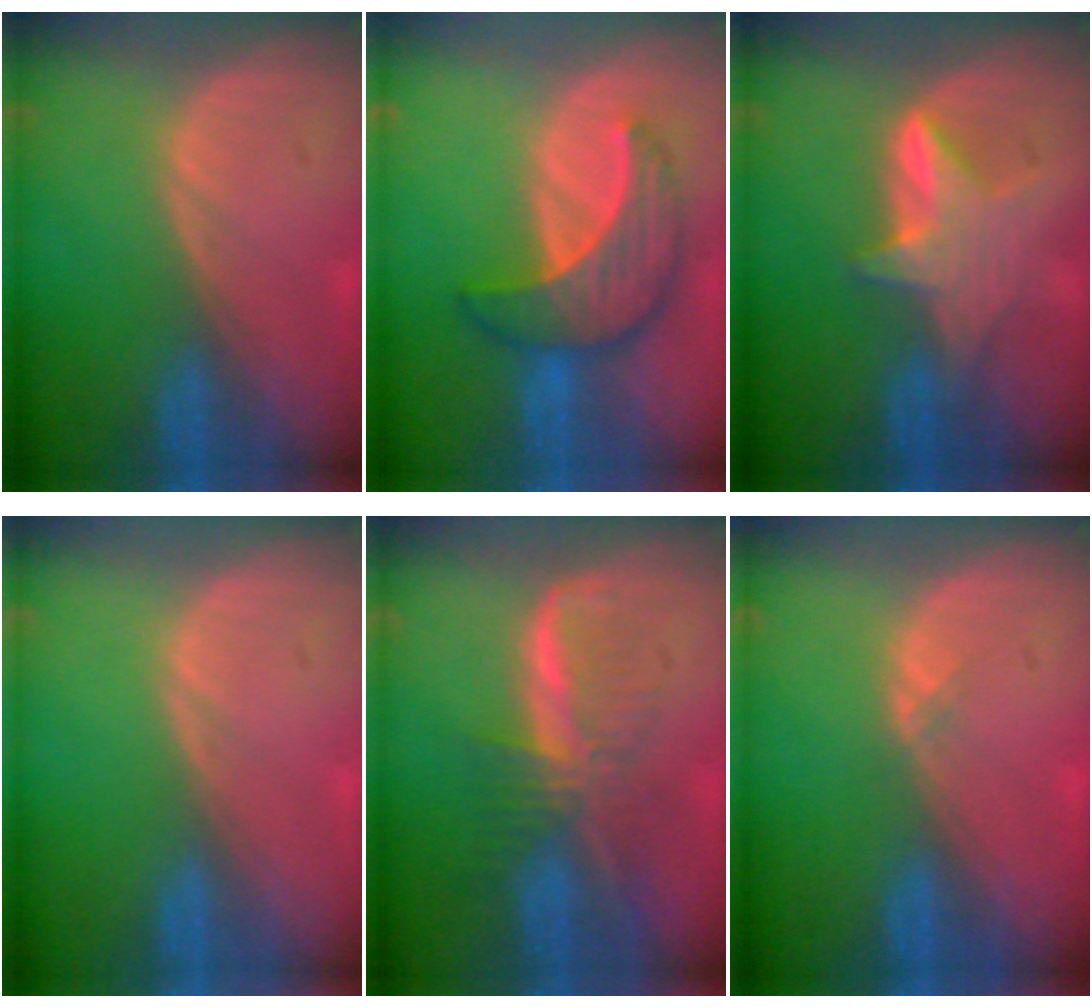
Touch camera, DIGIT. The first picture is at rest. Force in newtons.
{"total": 7.9, "press": 7.9, "slide": 0.4}
{"total": 5.8, "press": 5.6, "slide": 1.5}
{"total": 0.0}
{"total": 7.9, "press": 6.9, "slide": 3.9}
{"total": 0.8, "press": 0.5, "slide": 0.6}